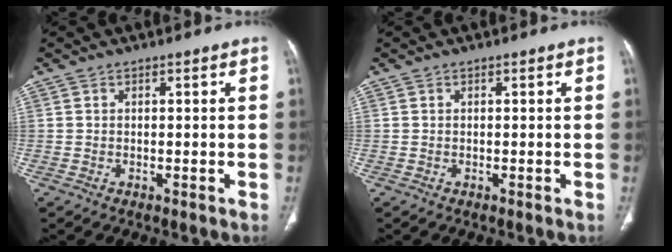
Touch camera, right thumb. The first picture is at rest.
{"total": 0.0}